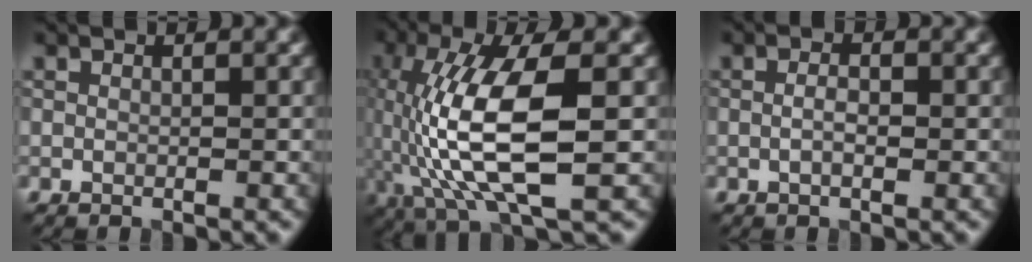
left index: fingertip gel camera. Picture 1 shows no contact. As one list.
[{"total": 10.6, "force": [-1.4, 3.2, 10.0], "torque": [-0.203, 0.012, -0.026]}, {"total": 1.5, "force": [-0.1, 0.6, 1.4], "torque": [-0.020, -0.006, -0.005]}]